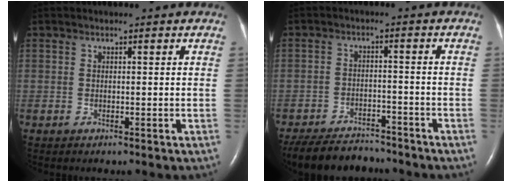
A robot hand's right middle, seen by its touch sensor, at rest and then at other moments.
{"total": 10.5, "force": [-9.4, 3.4, 3.2], "torque": [-0.056, -0.004, -0.141]}